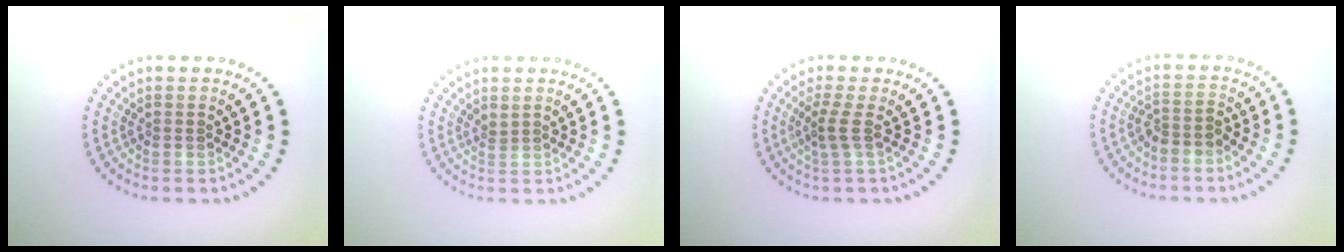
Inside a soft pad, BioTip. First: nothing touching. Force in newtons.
{"total": 0.6, "press": 0.2, "slide": 0.6}
{"total": 1.9, "press": 1.3, "slide": 1.4}
{"total": 1.9, "press": 1.6, "slide": 1.0}